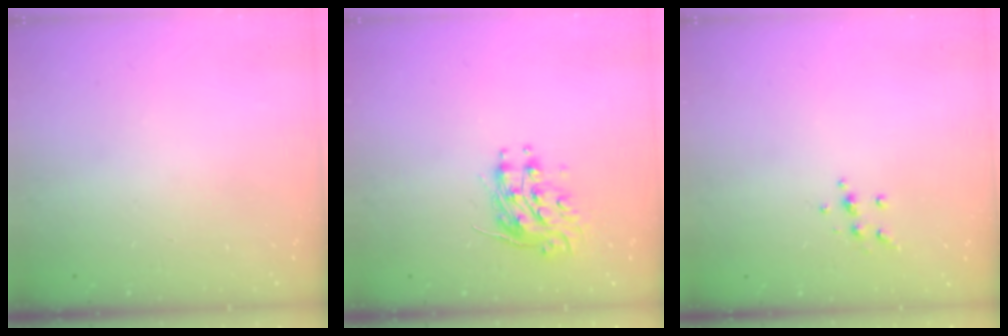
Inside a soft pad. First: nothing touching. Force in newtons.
{"total": 8.9, "press": 8.9, "slide": 0.2}
{"total": 5.4, "press": 5.3, "slide": 0.6}